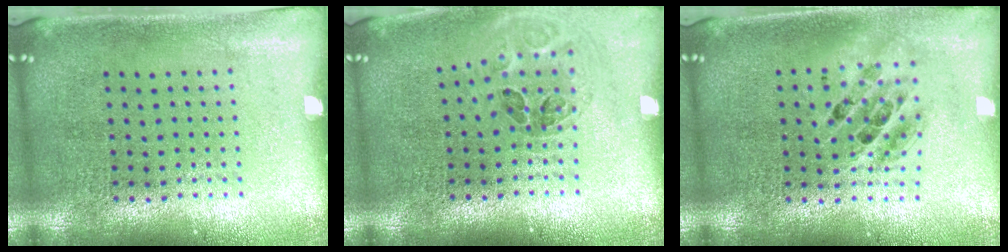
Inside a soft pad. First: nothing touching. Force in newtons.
{"total": 0.9, "press": 0.9, "slide": 0.2}
{"total": 1.5, "press": 1.3, "slide": 0.8}